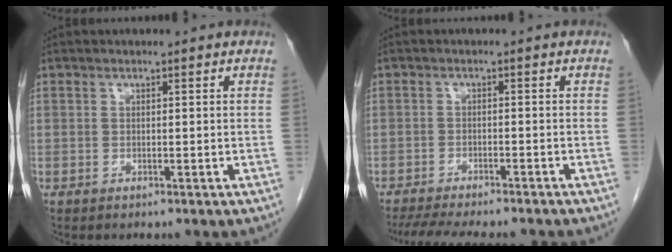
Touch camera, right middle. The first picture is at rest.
{"total": 13.0, "force": [-11.4, 2.1, 5.8], "torque": [-0.099, -0.018, -0.155]}